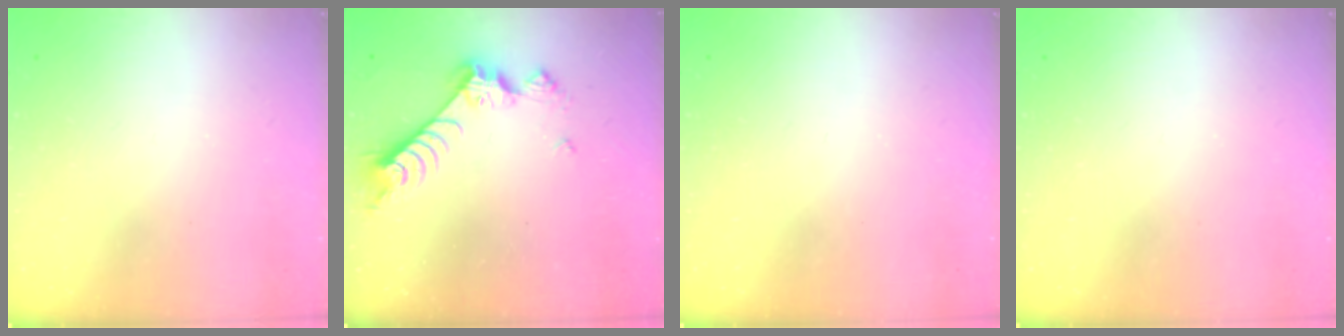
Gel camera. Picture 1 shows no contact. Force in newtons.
{"total": 8.4, "press": 8.3, "slide": 0.8}
{"total": 0.0}
{"total": 0.0}